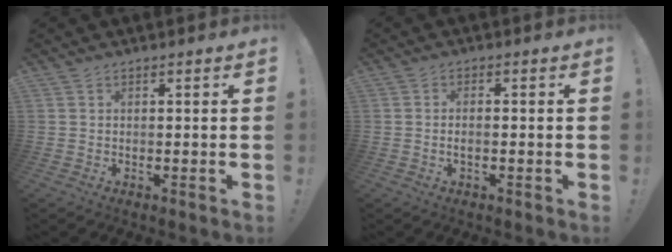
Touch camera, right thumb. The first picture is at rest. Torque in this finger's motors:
{"motor_torque": [-0.20, 0.01, -0.14, 0.17, 0.08]}